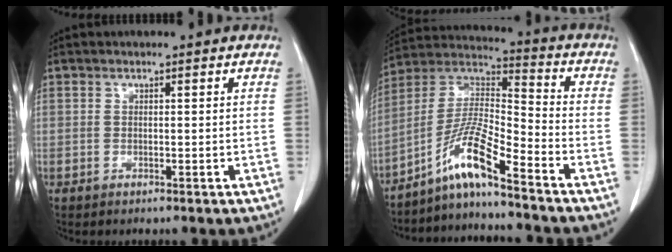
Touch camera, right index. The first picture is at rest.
{"total": 9.8, "force": [-7.1, -0.2, 6.8], "torque": [-0.140, 0.010, -0.134]}